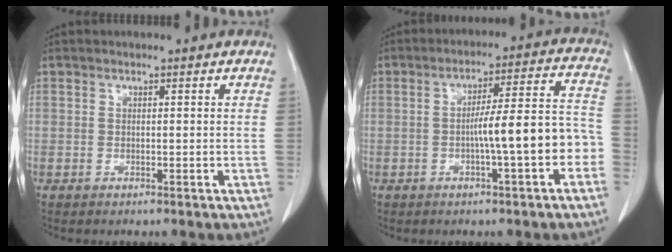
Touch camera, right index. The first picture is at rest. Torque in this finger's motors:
{"motor_torque": [1.48, -0.46, 0.75, 0.19]}